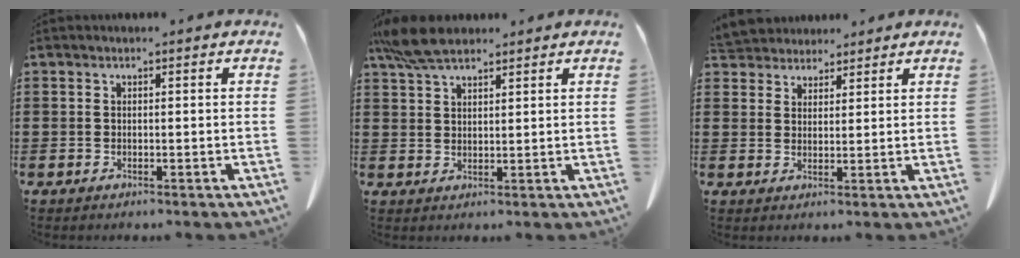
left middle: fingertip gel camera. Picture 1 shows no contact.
{"total": 6.7, "force": [5.3, 1.9, 3.6], "torque": [-0.085, -0.005, 0.100]}
{"total": 3.9, "force": [3.7, 1.3, 0.0], "torque": [-0.015, -0.009, 0.070]}